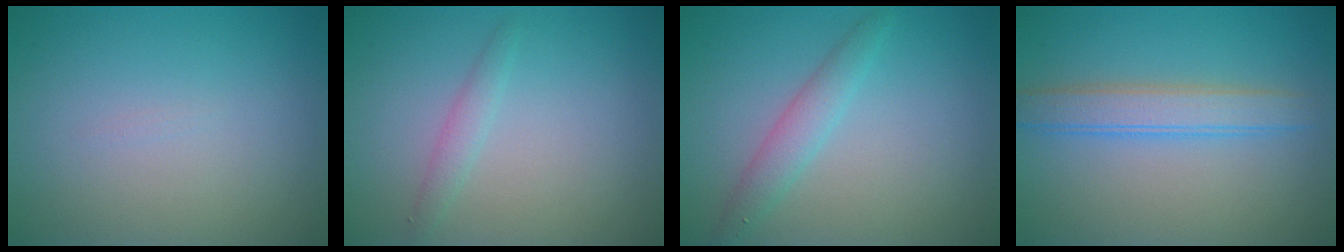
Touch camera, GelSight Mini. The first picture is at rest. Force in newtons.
{"total": 1.3, "press": 1.2, "slide": 0.0}
{"total": 2.2, "press": 2.2, "slide": 0.1}
{"total": 3.2, "press": 3.2, "slide": 0.1}